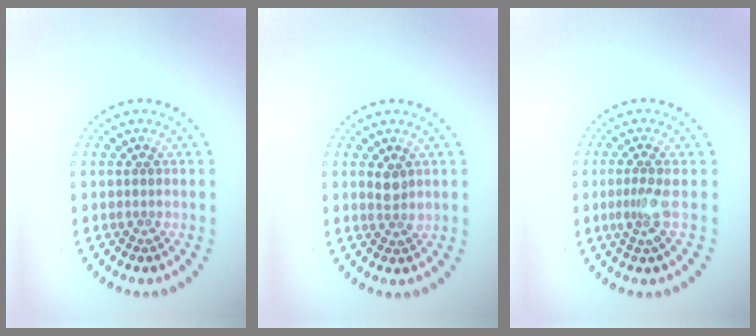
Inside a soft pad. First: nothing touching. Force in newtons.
{"total": 1.4, "press": 1.2, "slide": 0.8}
{"total": 2.1, "press": 1.5, "slide": 1.4}